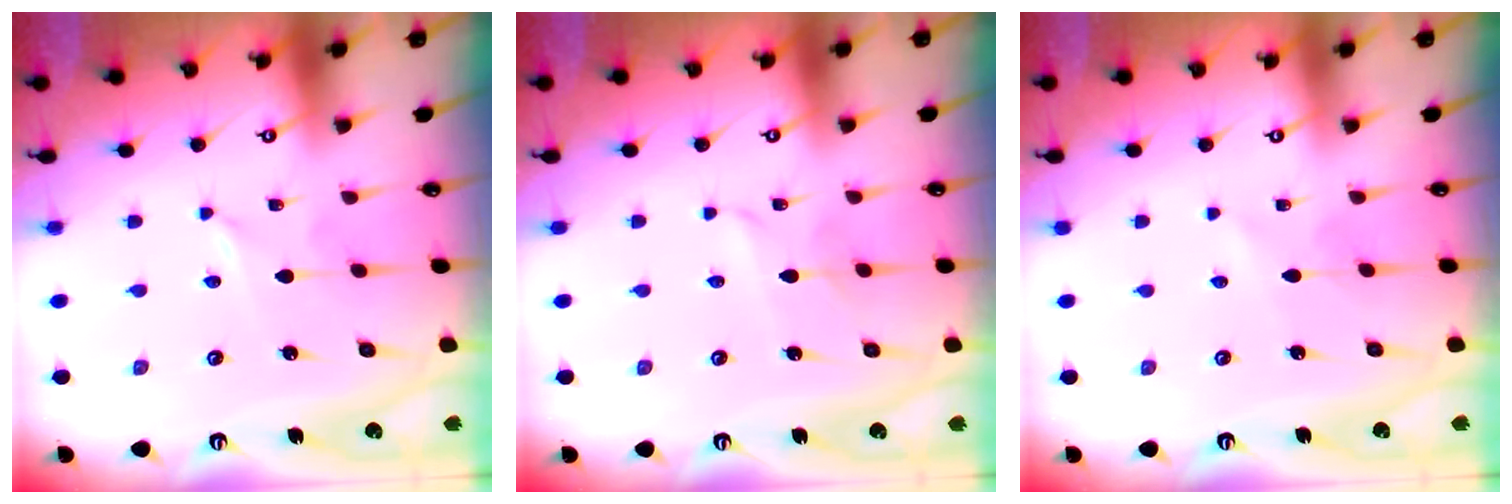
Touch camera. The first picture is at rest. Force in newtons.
{"total": 3.3, "press": 3.2, "slide": 0.3}
{"total": 1.6, "press": 1.6, "slide": 0.1}